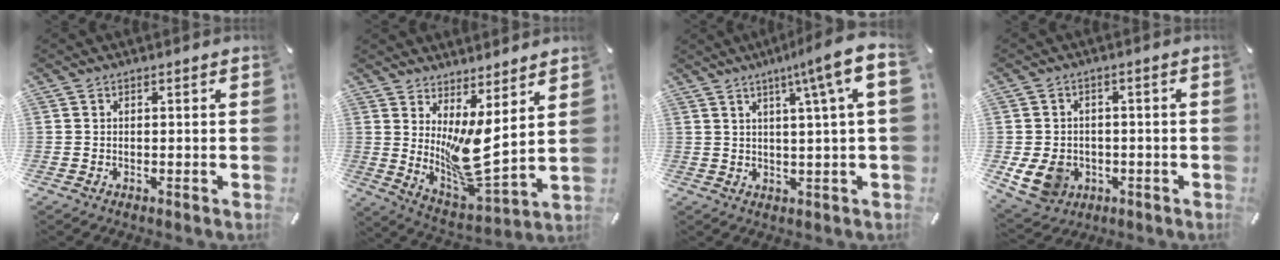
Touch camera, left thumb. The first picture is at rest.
{"total": 11.1, "force": [3.4, 3.4, 10.0], "torque": [-0.186, -0.071, 0.062]}
{"total": 9.7, "force": [4.2, -0.2, 8.7], "torque": [-0.137, -0.028, 0.062]}
{"total": 8.5, "force": [-2.4, 7.2, 3.8], "torque": [-0.098, 0.013, -0.044]}